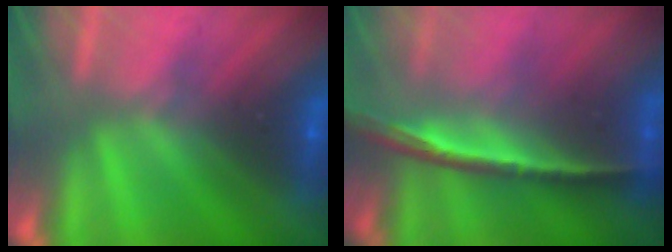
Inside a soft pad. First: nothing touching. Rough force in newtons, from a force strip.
{"total": 1.3}